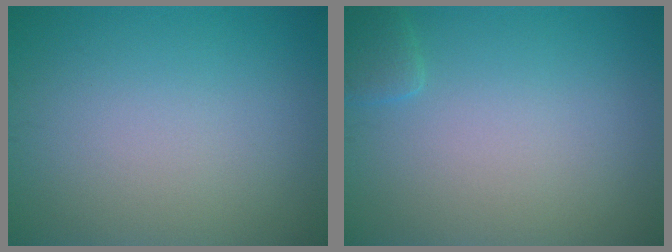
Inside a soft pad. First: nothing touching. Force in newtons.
{"total": 1.3, "press": 1.3, "slide": 0.1}